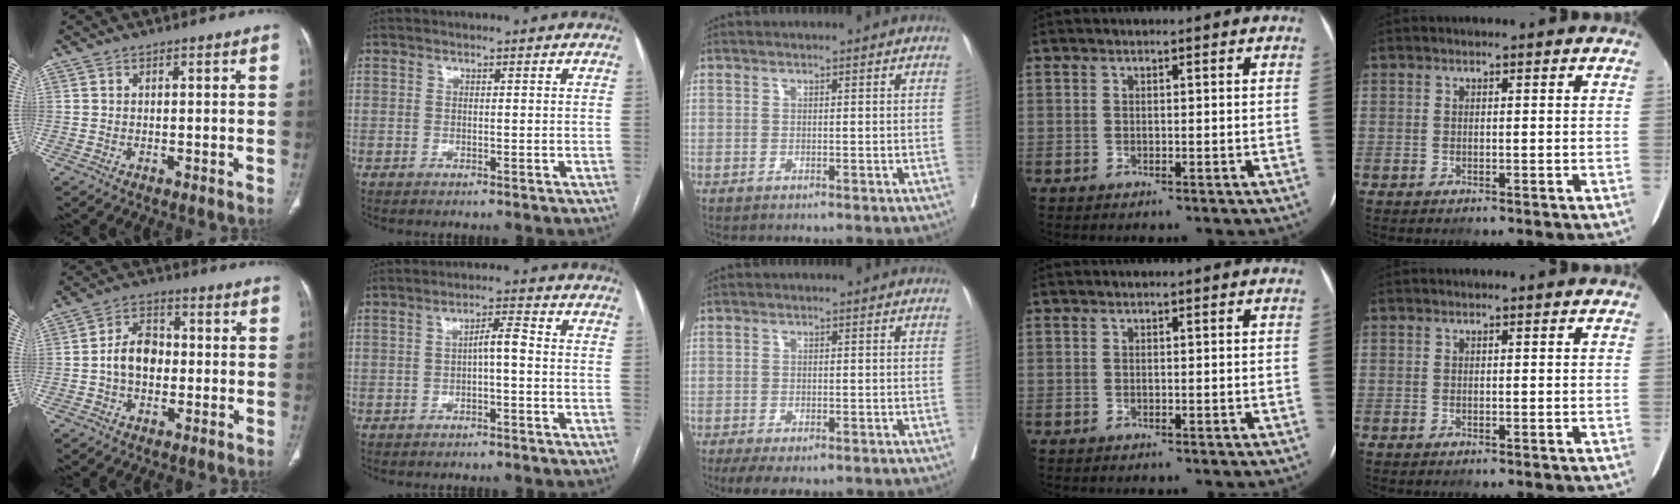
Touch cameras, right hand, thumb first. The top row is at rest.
{"thumb": {"total": 7.5, "force": [-0.8, 5.4, 5.1], "torque": [-0.073, 0.022, -0.023]}, "index": {"total": 3.2, "force": [-0.5, 0.5, 3.1], "torque": [-0.049, 0.012, -0.007]}, "middle": {"total": 5.7, "force": [-4.0, 2.6, 3.2], "torque": [-0.043, -0.008, -0.060]}}